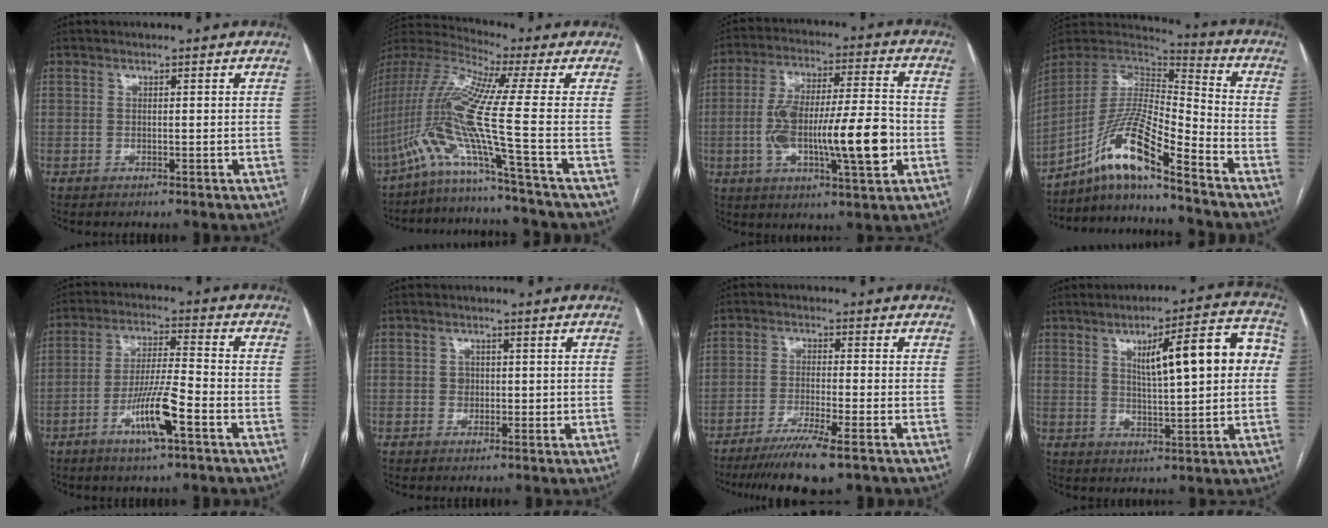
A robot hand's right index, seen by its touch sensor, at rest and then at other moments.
{"total": 16.8, "force": [-7.9, -3.5, 14.4], "torque": [-0.302, 0.007, -0.152]}
{"total": 16.7, "force": [-3.3, 3.2, 16.1], "torque": [-0.287, 0.013, -0.048]}
{"total": 13.5, "force": [-9.8, 0.9, 9.3], "torque": [-0.177, 0.013, -0.179]}
{"total": 9.5, "force": [-4.3, 0.6, 8.4], "torque": [-0.160, -0.003, -0.078]}
{"total": 1.8, "force": [0.2, 1.7, 0.6], "torque": [-0.006, 0.005, 0.006]}
{"total": 9.2, "force": [-6.4, -0.2, 6.5], "torque": [-0.105, -0.024, -0.105]}
{"total": 14.4, "force": [3.0, 2.7, 13.8], "torque": [-0.188, 0.033, 0.043]}